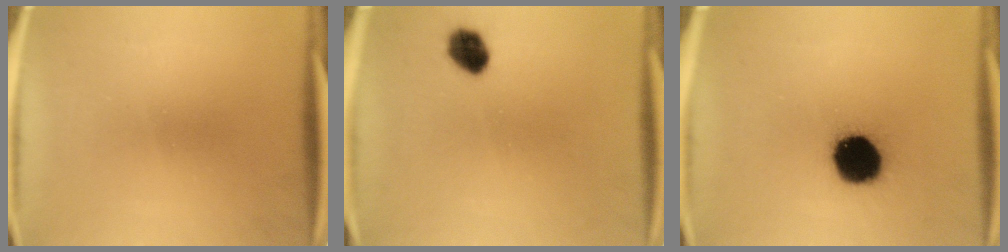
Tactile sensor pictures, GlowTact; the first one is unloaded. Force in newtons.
{"total": 5.5}
{"total": 16.0}